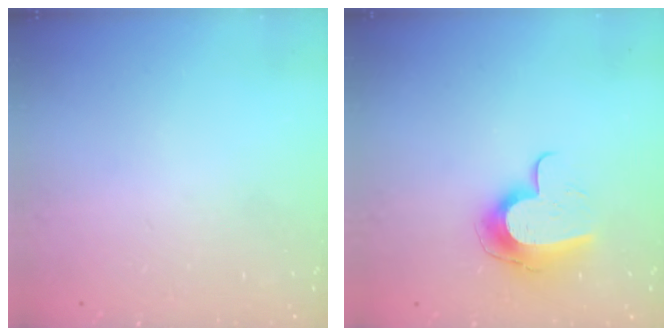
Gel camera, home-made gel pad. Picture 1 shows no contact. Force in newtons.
{"total": 10.8, "press": 10.8, "slide": 0.9}